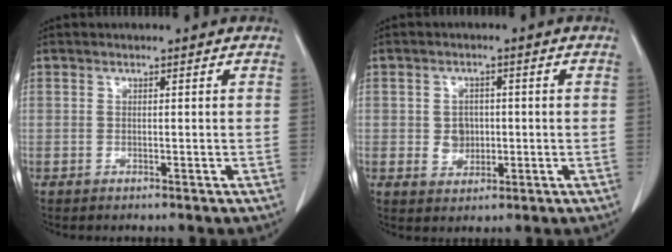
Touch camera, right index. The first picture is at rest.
{"total": 3.6, "force": [-0.1, 3.1, 1.9], "torque": [-0.026, 0.005, 0.009]}